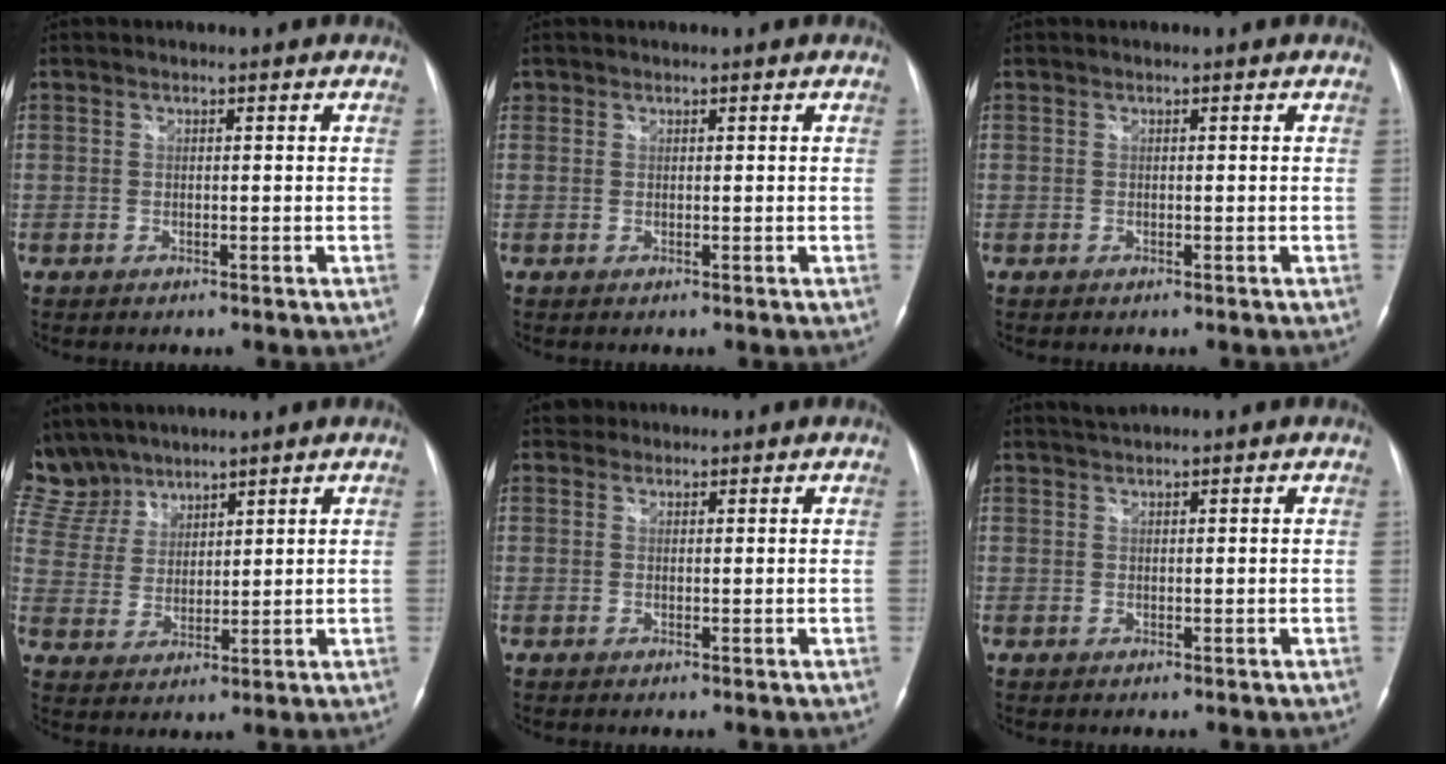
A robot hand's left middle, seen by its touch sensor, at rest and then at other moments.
{"total": 0.6, "force": [0.3, 0.5, 0.0], "torque": [0.004, 0.003, 0.005]}
{"total": 0.0}
{"total": 10.4, "force": [9.1, 4.9, 1.0], "torque": [-0.039, 0.017, 0.199]}
{"total": 1.4, "force": [1.1, 0.9, -0.3], "torque": [0.009, 0.011, 0.013]}
{"total": 1.2, "force": [1.1, -0.3, 0.1], "torque": [-0.004, 0.009, 0.027]}